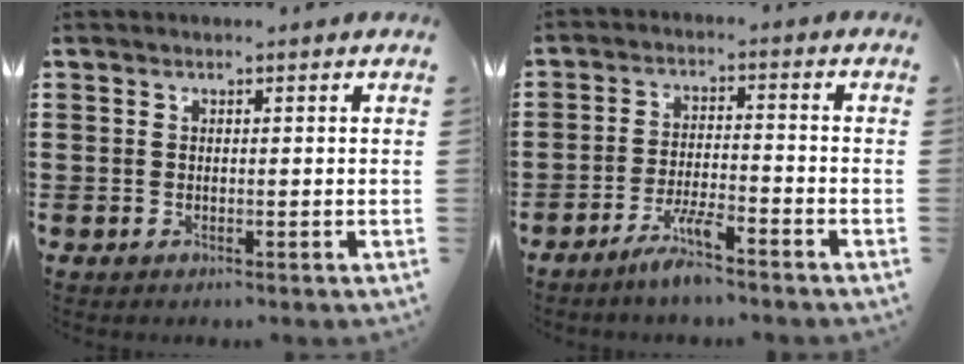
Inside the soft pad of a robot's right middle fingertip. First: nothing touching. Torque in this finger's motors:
{"motor_torque": [2.14, 0.00, 0.18, 0.11]}